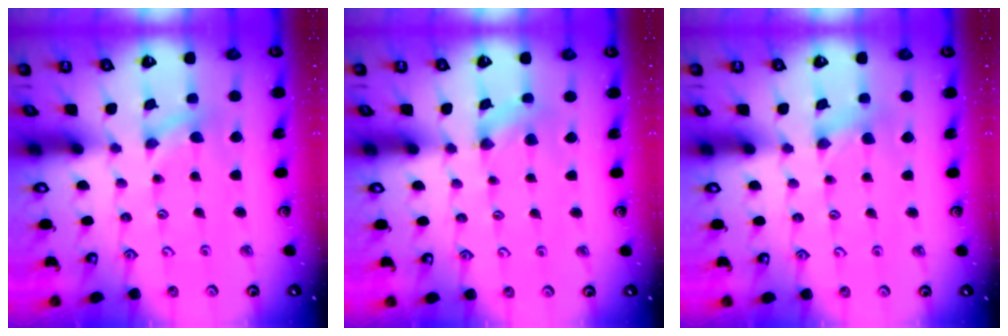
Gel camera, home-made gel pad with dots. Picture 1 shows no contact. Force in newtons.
{"total": 0.8, "press": 0.7, "slide": 0.2}
{"total": 0.0}